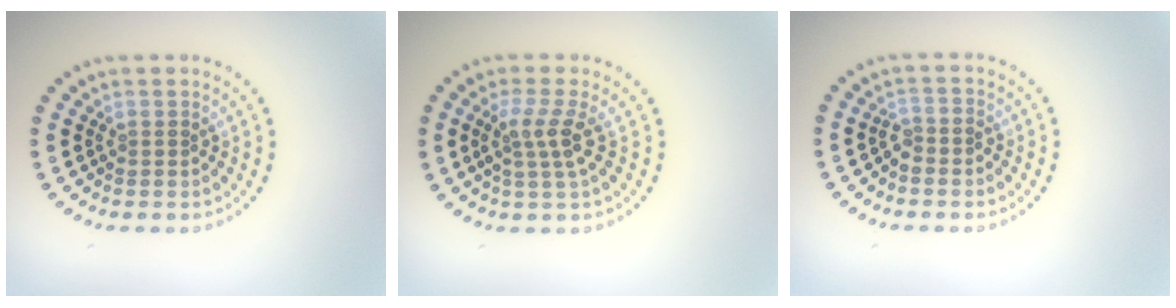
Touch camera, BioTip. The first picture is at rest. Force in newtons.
{"total": 2.6, "press": 2.0, "slide": 1.8}
{"total": 1.3, "press": 1.1, "slide": 0.7}